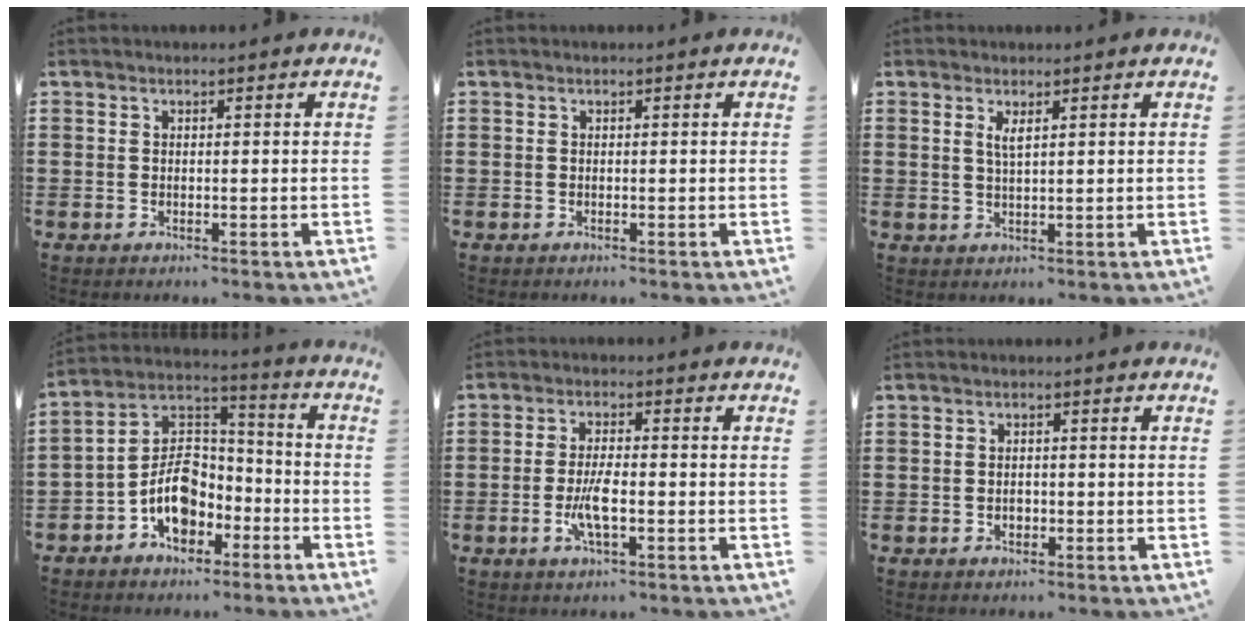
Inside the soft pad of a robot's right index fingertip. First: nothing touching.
{"total": 0.0}
{"total": 2.0, "force": [0.8, 0.2, 1.8], "torque": [-0.038, 0.001, 0.013]}
{"total": 8.8, "force": [-3.5, 6.2, 5.1], "torque": [-0.122, 0.008, -0.072]}
{"total": 4.8, "force": [-1.3, 1.2, 4.5], "torque": [-0.095, -0.003, -0.029]}
{"total": 1.4, "force": [-0.4, 0.9, 1.0], "torque": [-0.020, 0.002, -0.009]}